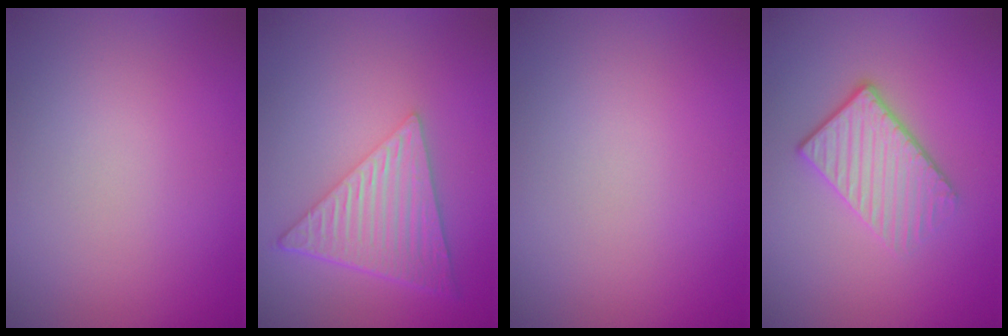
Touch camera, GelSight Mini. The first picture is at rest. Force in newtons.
{"total": 6.5, "press": 4.5, "slide": 4.7}
{"total": 0.0}
{"total": 3.8, "press": 3.1, "slide": 2.1}